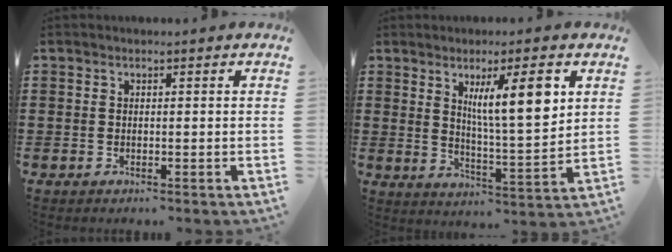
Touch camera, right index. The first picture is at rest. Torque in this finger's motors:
{"motor_torque": [1.72, 0.42, 0.86, 0.11]}